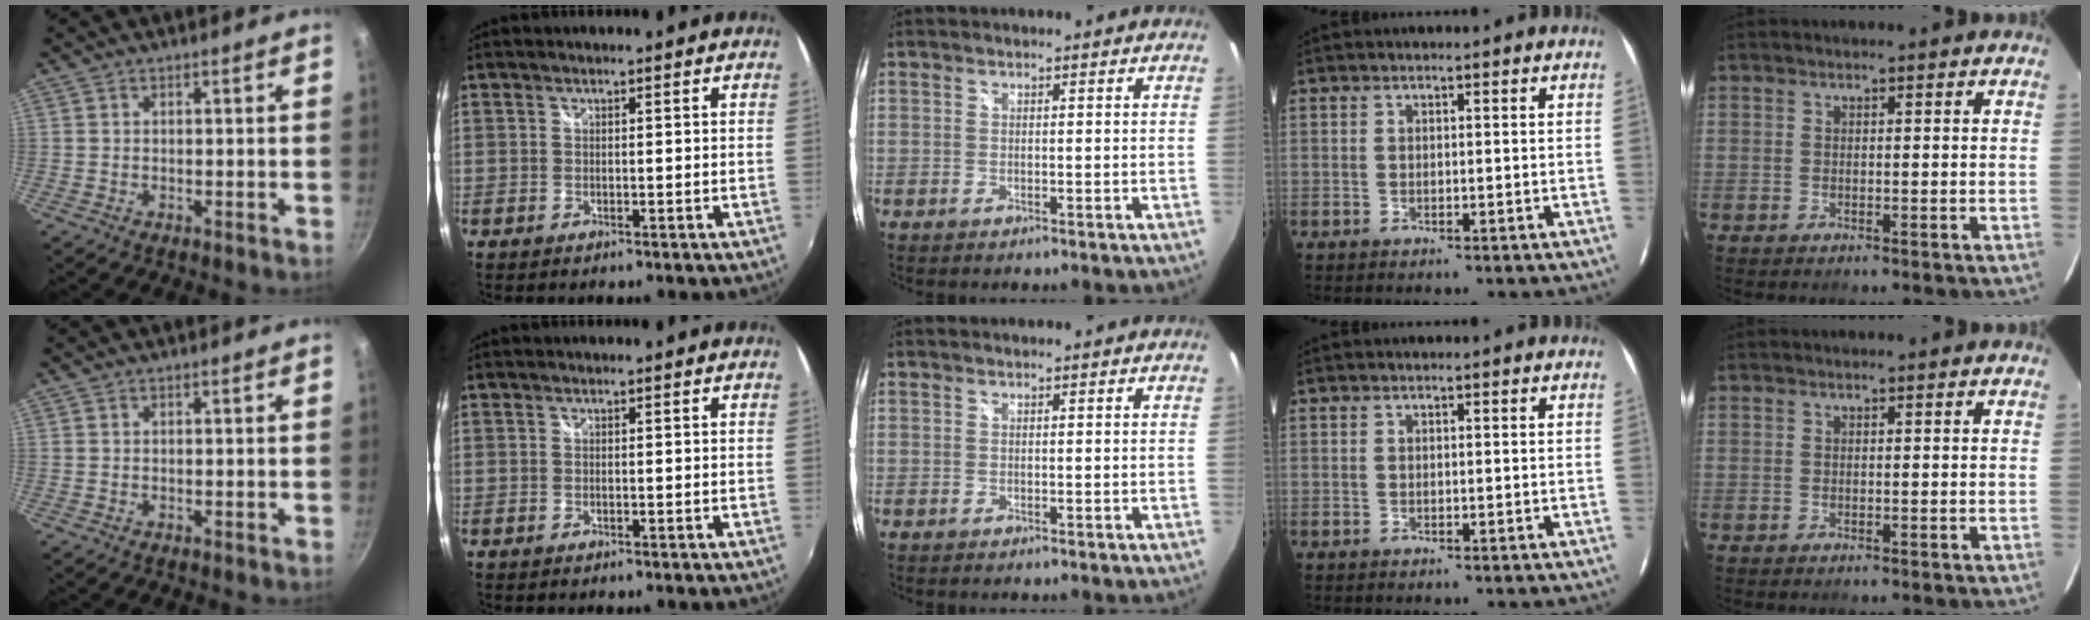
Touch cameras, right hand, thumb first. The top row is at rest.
{}